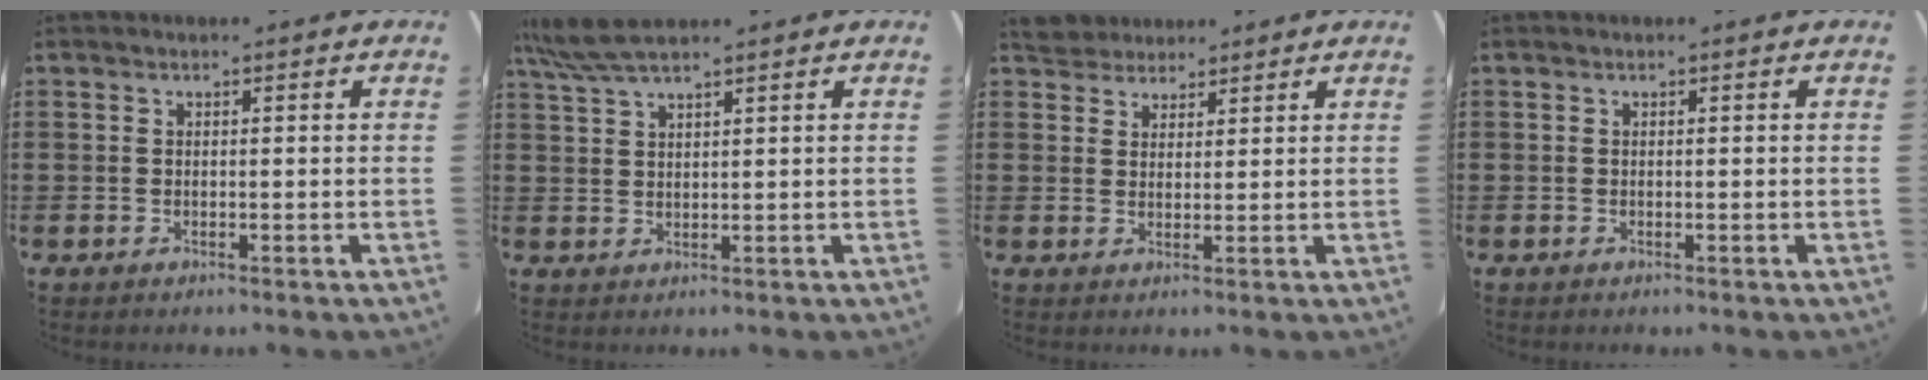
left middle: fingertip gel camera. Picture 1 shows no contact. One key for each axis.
{"total": 5.1, "fx": 4.1, "fy": 0.4, "fz": 3.0, "tx": -0.069, "ty": -0.005, "tz": 0.078}
{"total": 4.1, "fx": 3.8, "fy": 1.2, "fz": 0.5, "tx": -0.024, "ty": -0.006, "tz": 0.075}
{"total": 0.0}